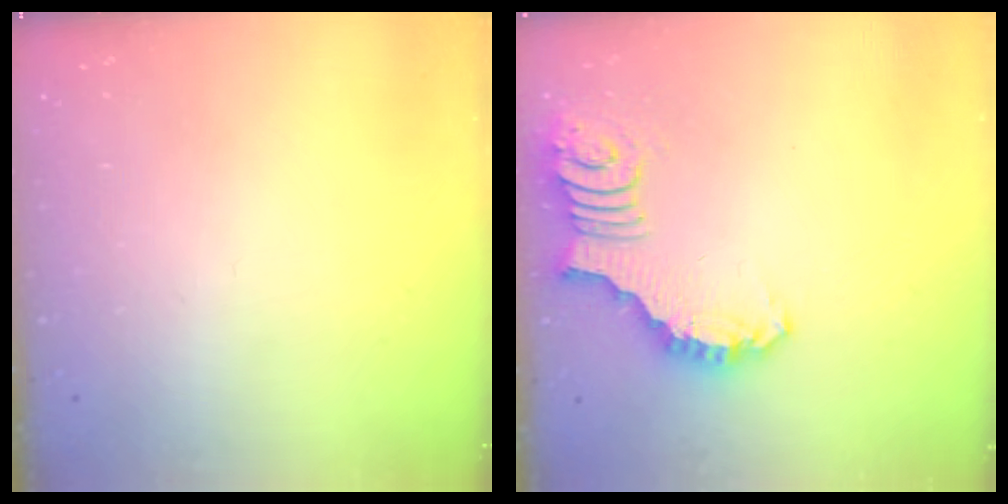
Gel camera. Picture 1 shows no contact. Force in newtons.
{"total": 2.7, "press": 2.7, "slide": 0.5}